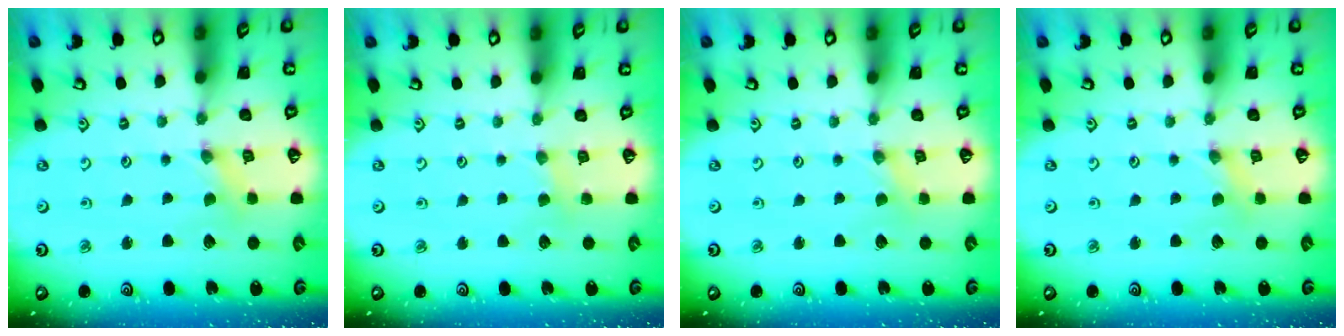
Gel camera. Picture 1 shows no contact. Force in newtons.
{"total": 2.2, "press": 2.2, "slide": 0.4}
{"total": 0.0}
{"total": 0.0}